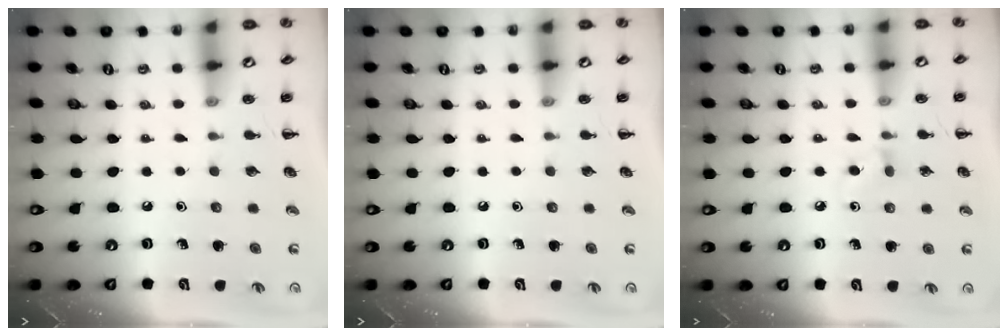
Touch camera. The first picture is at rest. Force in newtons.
{"total": 0.0}
{"total": 4.9, "press": 4.4, "slide": 2.0}